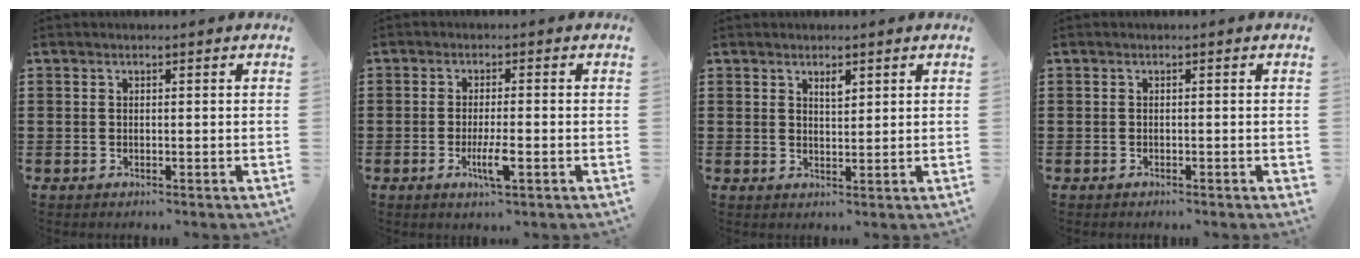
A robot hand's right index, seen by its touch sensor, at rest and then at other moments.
{"total": 4.3, "force": [-1.6, 0.5, 3.9], "torque": [-0.079, -0.010, -0.031]}
{"total": 1.9, "force": [1.4, 0.6, 1.1], "torque": [-0.016, -0.001, 0.022]}
{"total": 0.5, "force": [-0.5, 0.1, 0.2], "torque": [-0.005, -0.003, -0.009]}